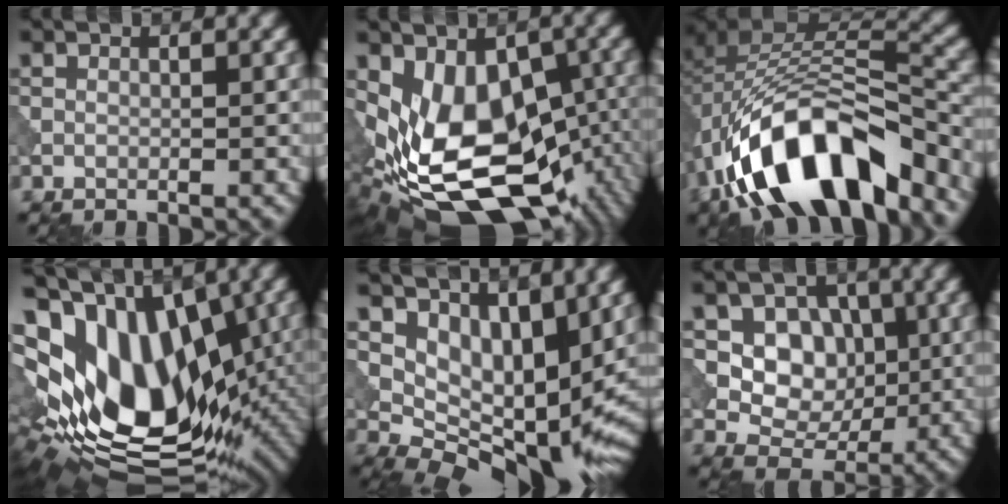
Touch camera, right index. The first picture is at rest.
{"total": 17.3, "force": [-4.2, 10.9, 12.7], "torque": [-0.185, -0.024, -0.036]}
{"total": 14.1, "force": [-7.6, 6.4, 9.9], "torque": [-0.171, -0.003, -0.134]}
{"total": 19.0, "force": [1.7, 11.6, 15.0], "torque": [-0.207, -0.018, 0.068]}
{"total": 8.6, "force": [2.8, 4.8, 6.6], "torque": [-0.098, -0.019, 0.062]}
{"total": 6.5, "force": [0.8, 5.2, 3.8], "torque": [-0.057, 0.001, 0.003]}